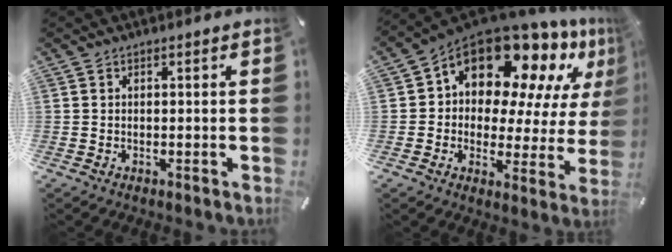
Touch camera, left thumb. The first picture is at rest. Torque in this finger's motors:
{"motor_torque": [1.28, 0.69, 1.71, -0.13, 0.13]}